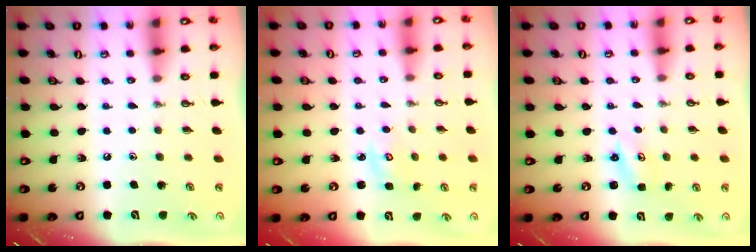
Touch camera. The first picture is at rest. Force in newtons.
{"total": 2.7, "press": 2.7, "slide": 0.3}
{"total": 2.1, "press": 2.0, "slide": 0.3}